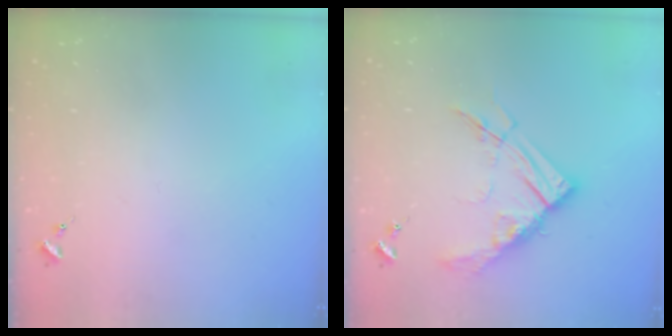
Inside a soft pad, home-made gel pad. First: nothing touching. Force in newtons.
{"total": 14.1, "press": 14.0, "slide": 1.5}